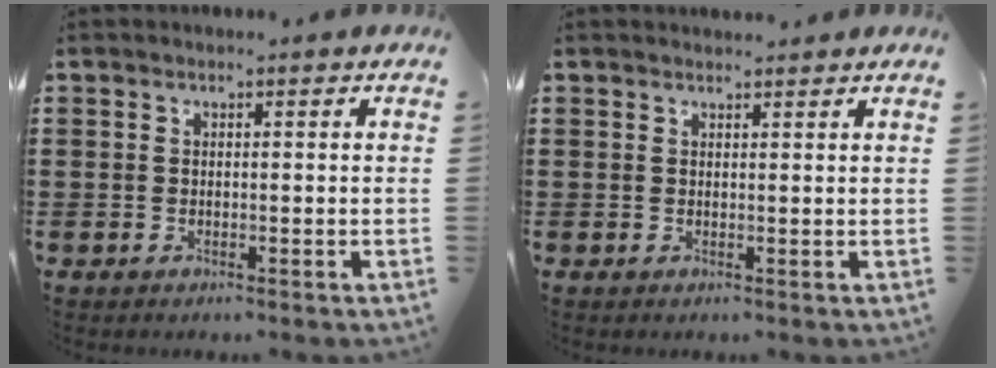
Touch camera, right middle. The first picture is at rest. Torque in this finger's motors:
{"motor_torque": [-0.09, -0.13, -0.12, -0.03]}